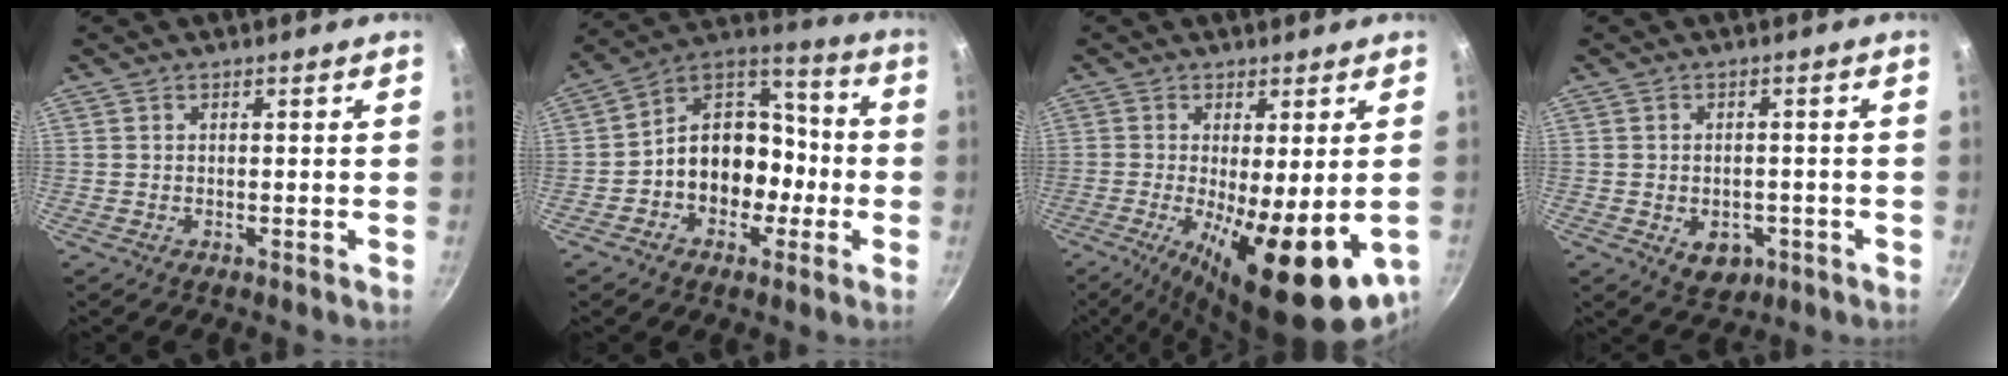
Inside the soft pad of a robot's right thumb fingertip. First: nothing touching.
{"total": 14.8, "force": [-3.4, 11.6, 8.4], "torque": [-0.070, 0.065, -0.068]}
{"total": 17.8, "force": [-4.1, 5.6, 16.4], "torque": [-0.247, -0.019, -0.047]}
{"total": 5.7, "force": [-2.0, 4.2, 3.4], "torque": [-0.028, 0.009, -0.015]}